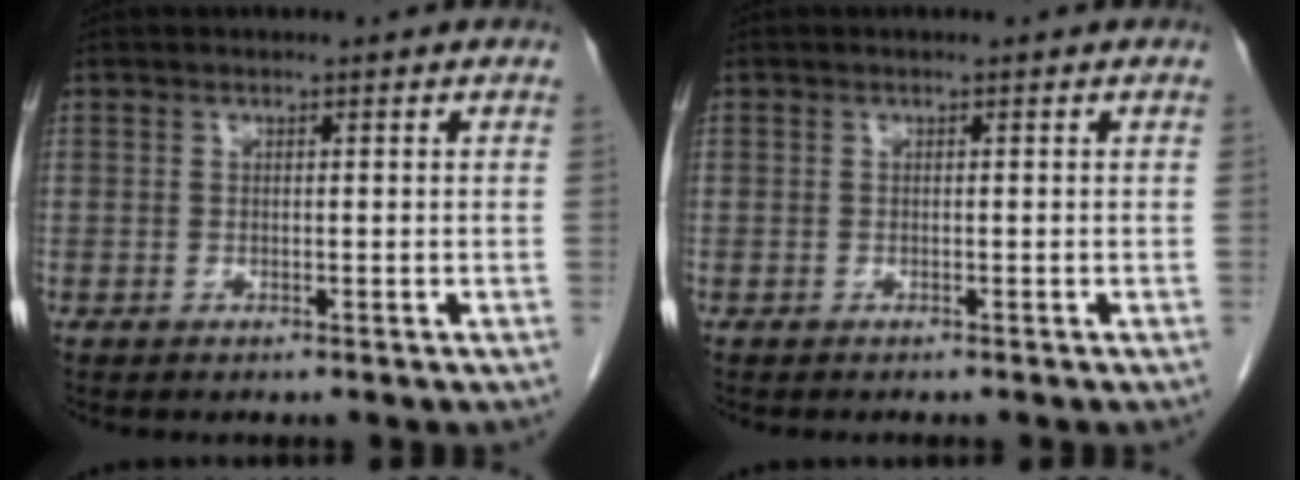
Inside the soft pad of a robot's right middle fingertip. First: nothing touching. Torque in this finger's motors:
{"motor_torque": [-0.14, -0.09, -0.08, -0.01]}